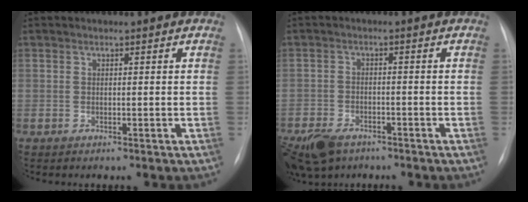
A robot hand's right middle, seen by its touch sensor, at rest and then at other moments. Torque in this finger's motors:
{"motor_torque": [0.70, -0.66, 0.16, 0.06]}